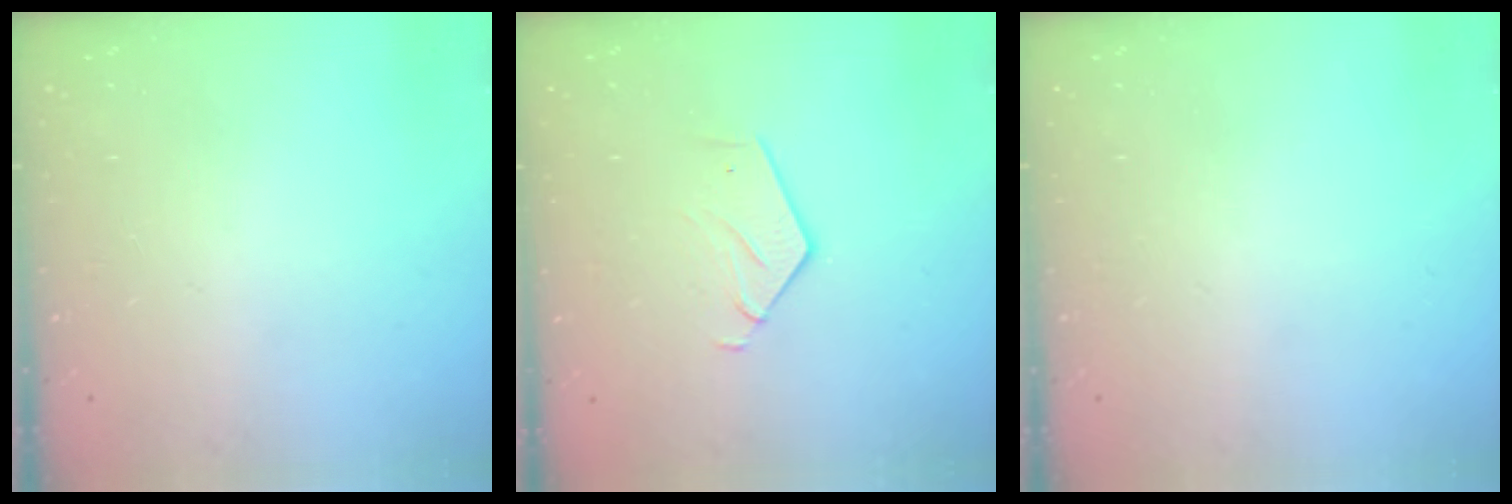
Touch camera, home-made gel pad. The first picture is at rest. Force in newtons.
{"total": 2.9, "press": 2.9, "slide": 0.2}
{"total": 0.0}